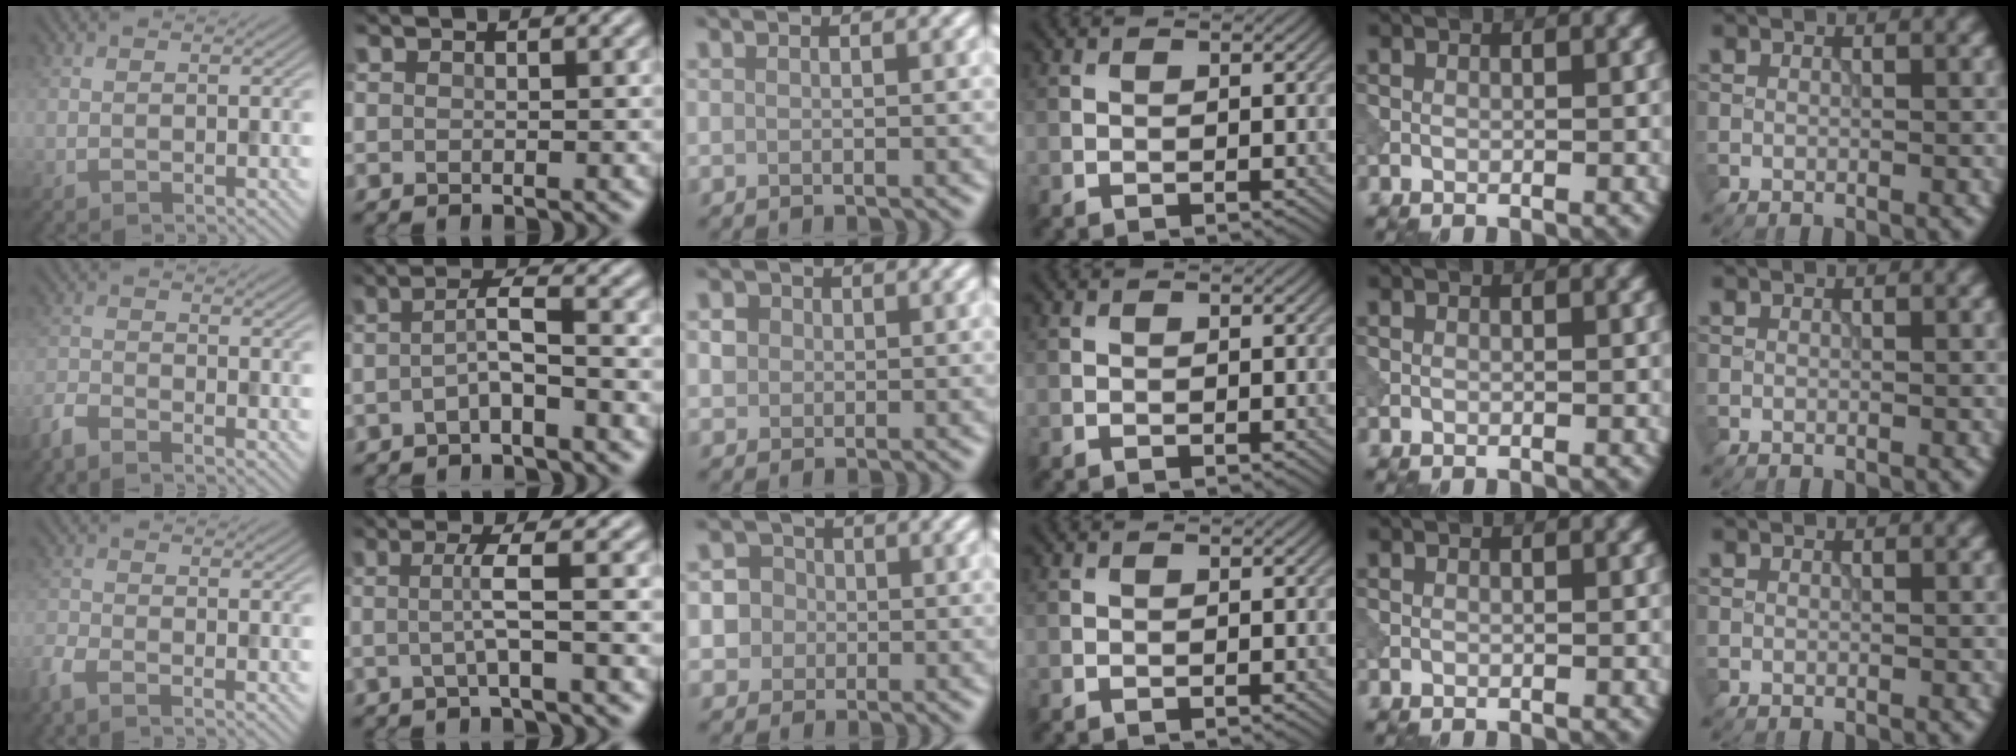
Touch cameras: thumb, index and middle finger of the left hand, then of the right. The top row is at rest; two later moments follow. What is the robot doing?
{"motion": "dispense", "object": "pipette"}